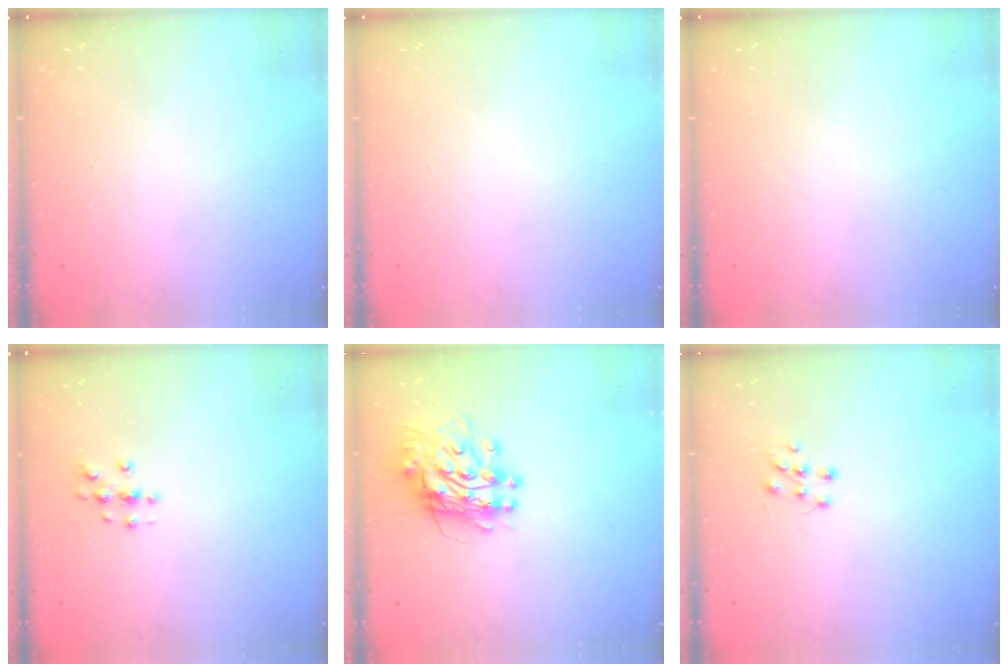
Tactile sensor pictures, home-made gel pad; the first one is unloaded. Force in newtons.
{"total": 0.0}
{"total": 0.0}
{"total": 3.0, "press": 3.0, "slide": 0.3}
{"total": 11.4, "press": 11.4, "slide": 1.0}
{"total": 5.5, "press": 5.5, "slide": 0.6}